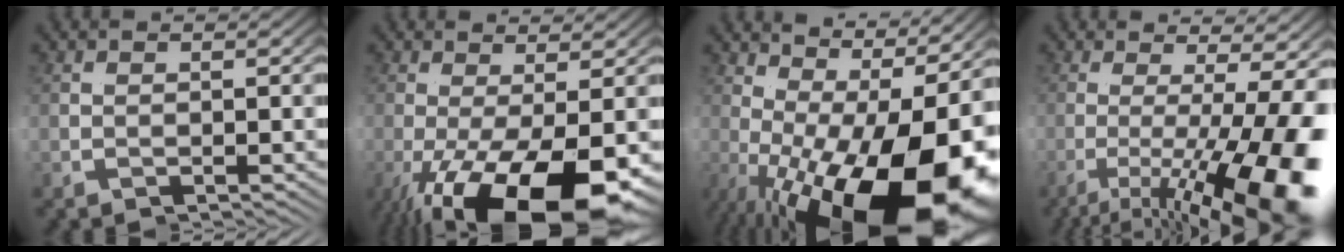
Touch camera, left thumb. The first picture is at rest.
{"total": 9.4, "force": [-3.6, 2.5, 8.4], "torque": [-0.129, -0.011, -0.051]}
{"total": 12.8, "force": [-2.7, 4.5, 11.7], "torque": [-0.193, -0.014, -0.031]}
{"total": 8.1, "force": [-1.8, -0.5, 7.9], "torque": [-0.116, 0.024, -0.039]}